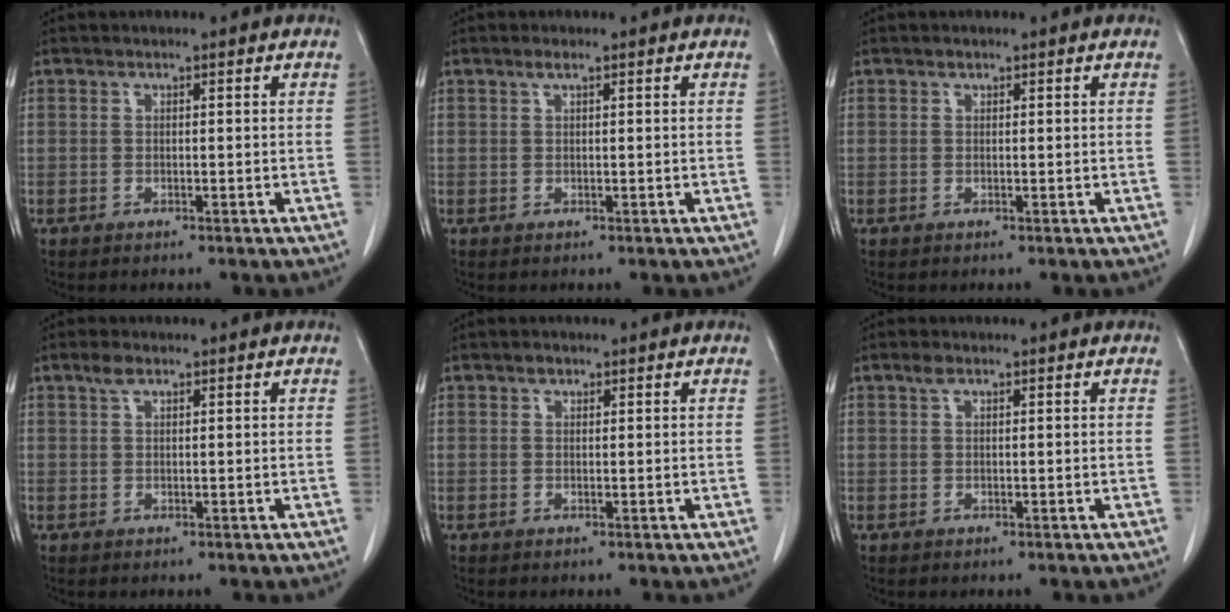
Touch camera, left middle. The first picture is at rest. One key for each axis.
{"total": 0.9, "fx": 0.6, "fy": 0.1, "fz": 0.7, "tx": -0.015, "ty": 0.003, "tz": 0.011}
{"total": 0.0}
{"total": 1.5, "fx": 1.0, "fy": 0.6, "fz": 1.0, "tx": -0.020, "ty": 0.008, "tz": 0.018}
{"total": 0.7, "fx": 0.5, "fy": 0.5, "fz": 0.2, "tx": -0.002, "ty": 0.000, "tz": 0.006}
{"total": 1.0, "fx": 0.6, "fy": 0.4, "fz": 0.6, "tx": -0.012, "ty": 0.009, "tz": 0.010}